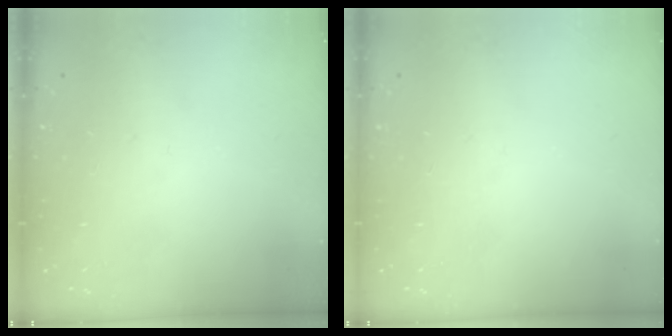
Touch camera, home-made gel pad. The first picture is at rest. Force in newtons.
{"total": 0.0}